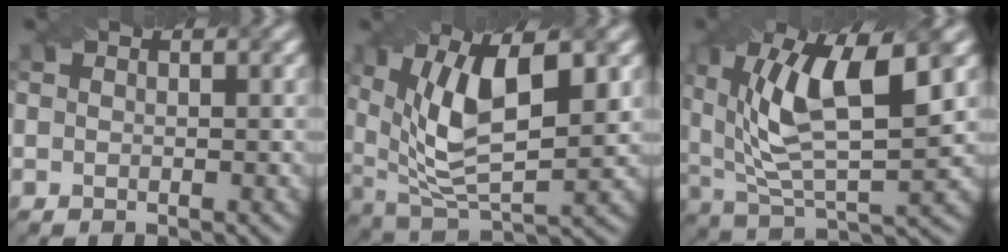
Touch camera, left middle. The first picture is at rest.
{"total": 10.6, "force": [2.8, 4.5, 9.2], "torque": [-0.167, -0.005, 0.050]}
{"total": 11.0, "force": [3.4, 4.1, 9.6], "torque": [-0.181, 0.004, 0.058]}